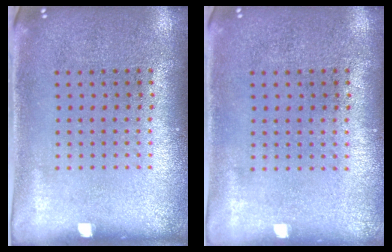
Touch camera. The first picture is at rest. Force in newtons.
{"total": 0.0}